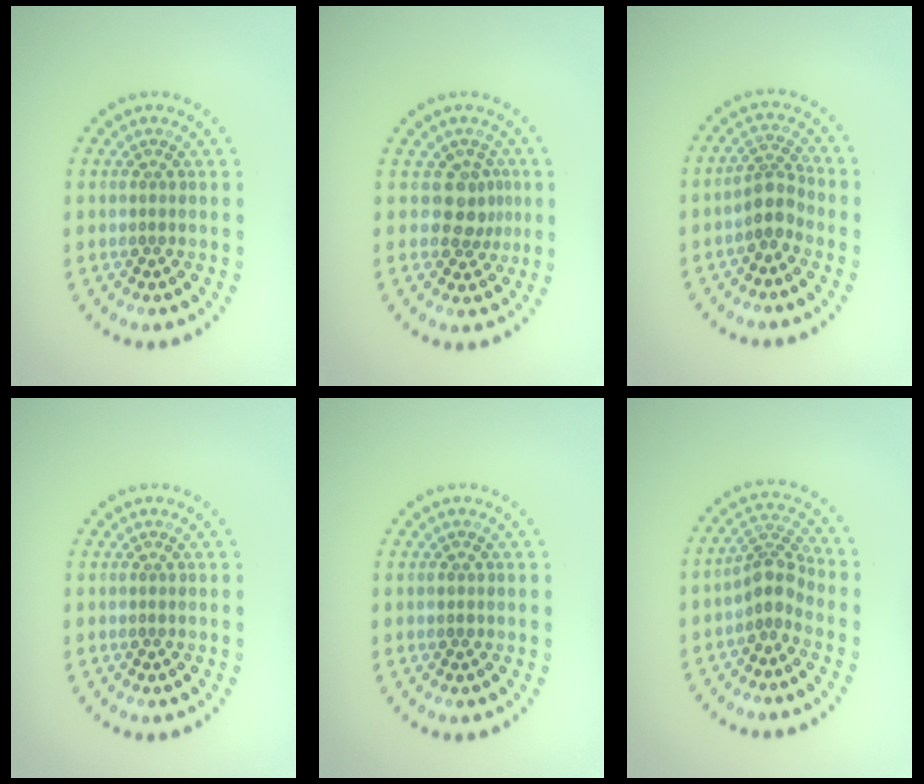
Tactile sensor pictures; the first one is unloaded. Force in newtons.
{"total": 2.7, "press": 2.2, "slide": 1.6}
{"total": 2.5, "press": 2.0, "slide": 1.4}
{"total": 0.0}
{"total": 0.8, "press": 0.8, "slide": 0.2}
{"total": 2.8, "press": 2.2, "slide": 1.8}